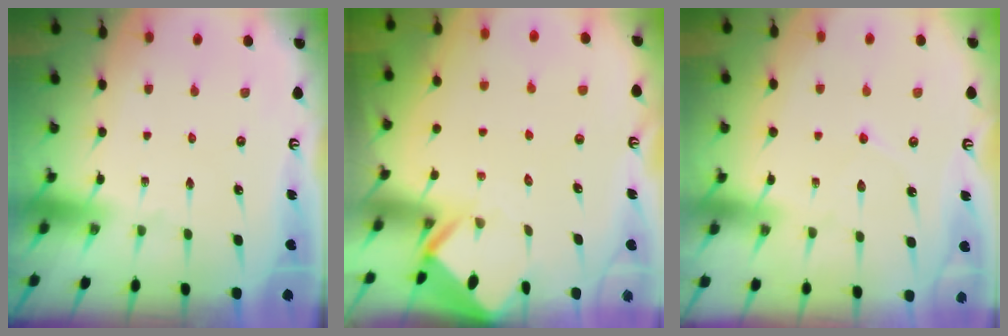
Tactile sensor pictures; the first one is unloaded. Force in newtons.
{"total": 2.9, "press": 2.9, "slide": 0.3}
{"total": 3.8, "press": 3.7, "slide": 0.3}